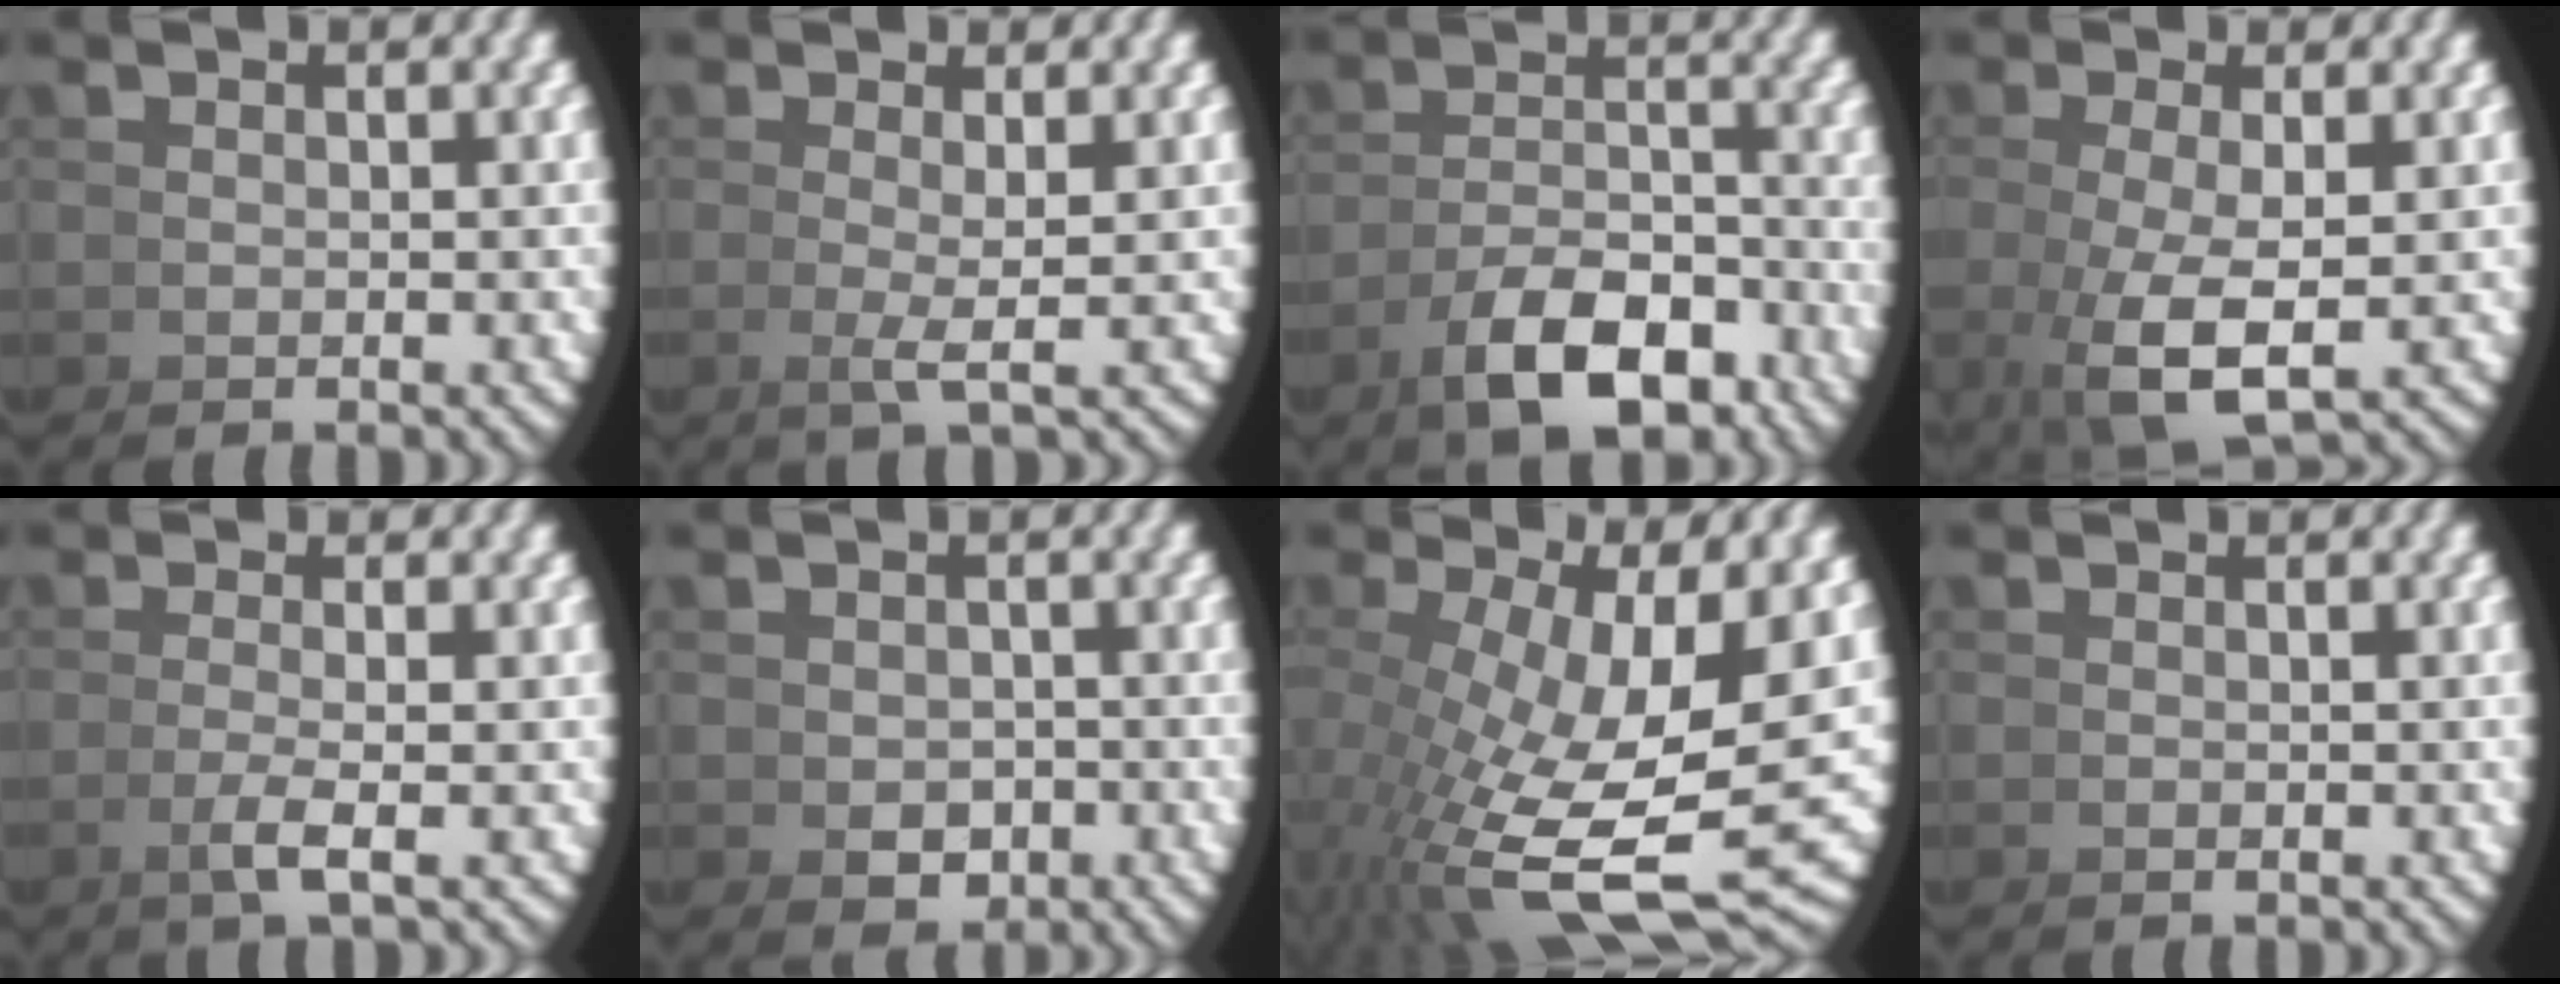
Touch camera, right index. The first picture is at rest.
{"total": 1.8, "force": [0.5, -0.5, 1.7], "torque": [-0.042, -0.012, 0.013]}
{"total": 6.3, "force": [-3.5, 2.6, 4.5], "torque": [-0.064, -0.017, -0.047]}
{"total": 4.7, "force": [-1.2, 1.3, 4.4], "torque": [-0.102, -0.030, 0.003]}
{"total": 2.2, "force": [-0.5, -0.7, 2.0], "torque": [-0.039, -0.004, -0.006]}
{"total": 1.6, "force": [-0.4, 1.2, 0.9], "torque": [-0.007, -0.014, 0.006]}
{"total": 13.0, "force": [-2.5, 7.3, 10.6], "torque": [-0.203, -0.070, -0.003]}
{"total": 0.0}